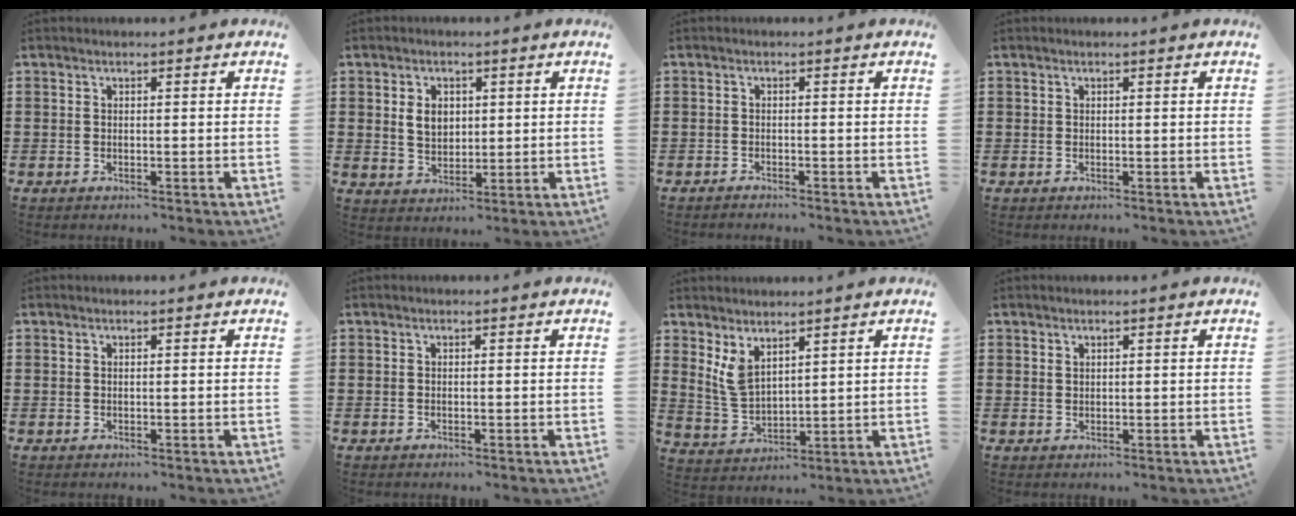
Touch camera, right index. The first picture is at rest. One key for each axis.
{"total": 4.0, "fx": 0.9, "fy": 2.9, "fz": 2.6, "tx": -0.052, "ty": 0.008, "tz": 0.012}
{"total": 0.8, "fx": -0.8, "fy": -0.1, "fz": 0.0, "tx": -0.002, "ty": -0.001, "tz": -0.017}
{"total": 0.0}
{"total": 0.0}
{"total": 0.0}
{"total": 4.7, "fx": 3.0, "fy": 2.1, "fz": 2.9, "tx": -0.082, "ty": -0.010, "tz": 0.052}
{"total": 0.8, "fx": 0.7, "fy": 0.4, "fz": 0.1, "tx": -0.004, "ty": 0.002, "tz": 0.014}